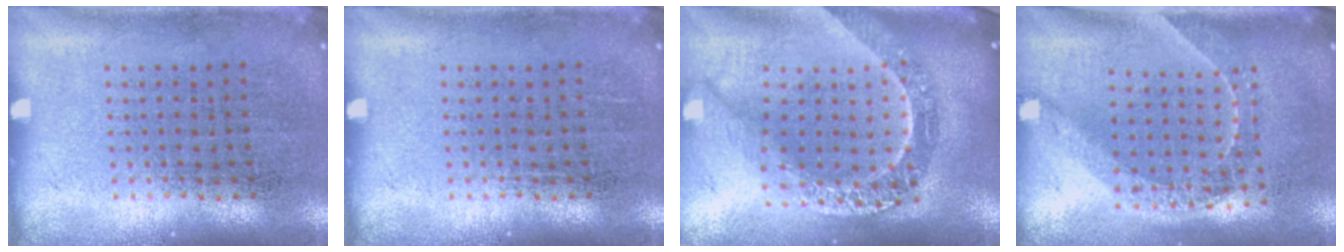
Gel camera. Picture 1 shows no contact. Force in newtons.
{"total": 0.0}
{"total": 2.8, "press": 2.2, "slide": 1.7}
{"total": 1.5, "press": 1.3, "slide": 0.9}